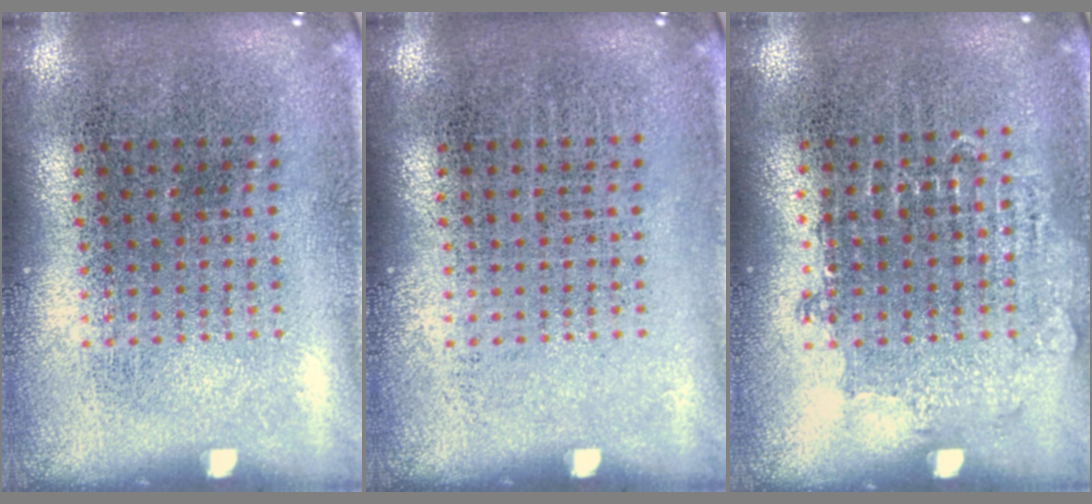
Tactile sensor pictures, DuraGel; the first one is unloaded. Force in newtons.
{"total": 0.0}
{"total": 0.5, "press": 0.5, "slide": 0.1}